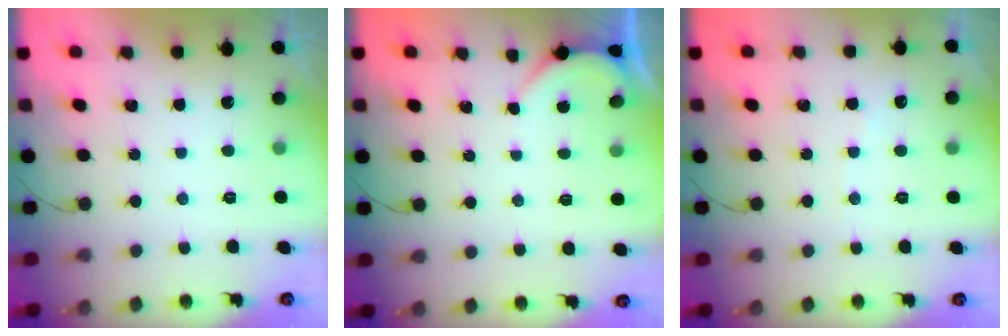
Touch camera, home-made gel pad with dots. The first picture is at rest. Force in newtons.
{"total": 1.9, "press": 1.9, "slide": 0.2}
{"total": 2.9, "press": 2.9, "slide": 0.5}